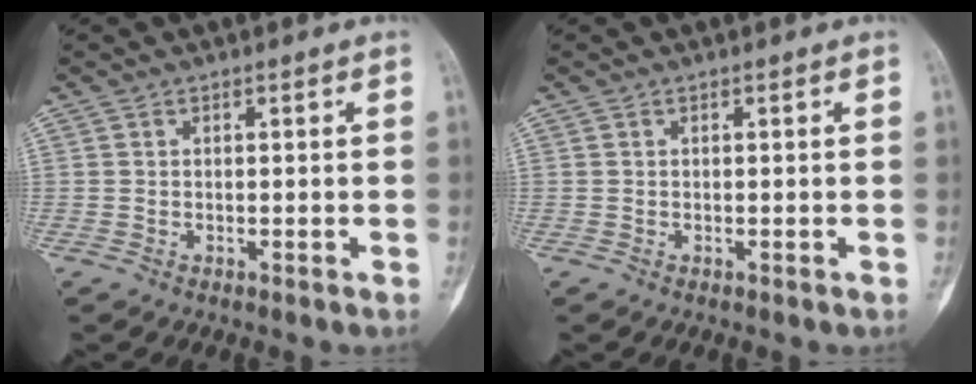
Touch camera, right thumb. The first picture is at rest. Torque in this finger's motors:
{"motor_torque": [0.39, 0.27, -0.04, -0.04, 0.04]}